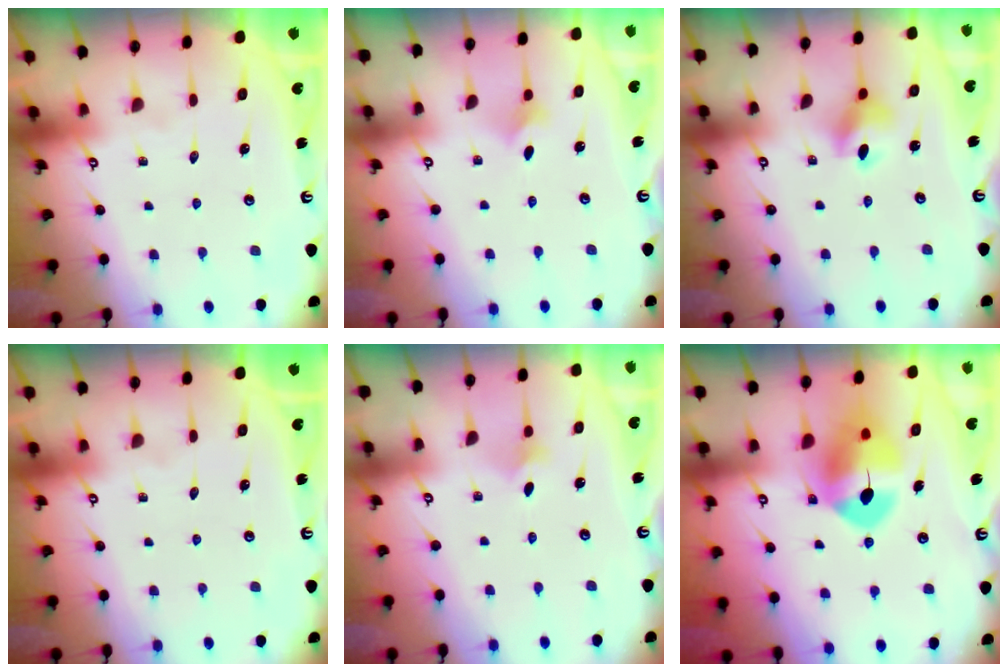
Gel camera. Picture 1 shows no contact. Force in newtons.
{"total": 2.5, "press": 2.5, "slide": 0.6}
{"total": 5.7, "press": 5.7, "slide": 0.1}
{"total": 0.0}
{"total": 3.4, "press": 3.3, "slide": 0.8}
{"total": 11.2, "press": 11.0, "slide": 1.6}